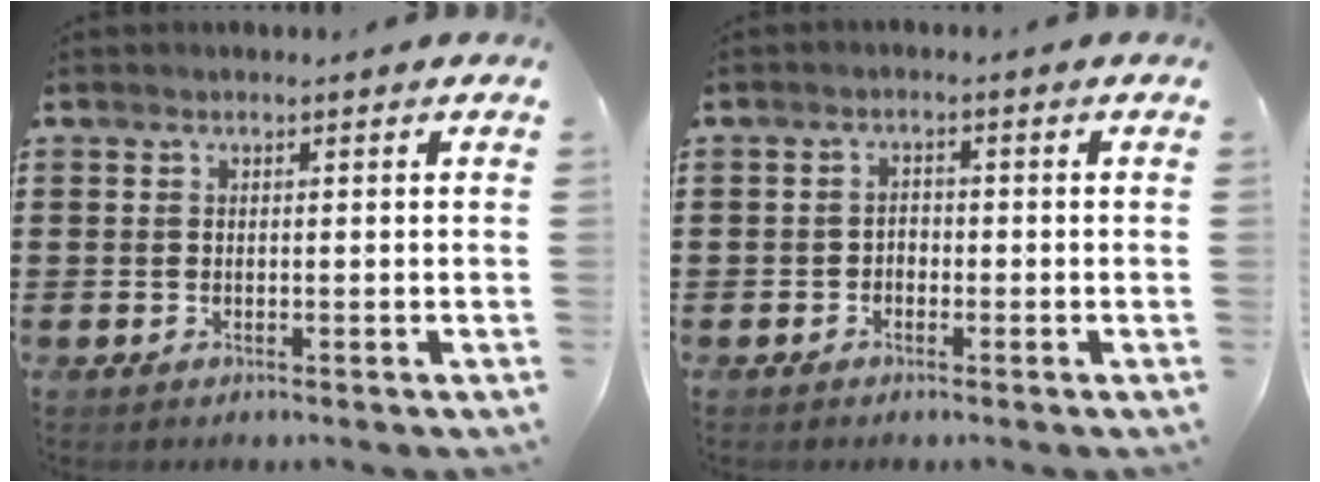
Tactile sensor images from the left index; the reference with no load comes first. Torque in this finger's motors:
{"motor_torque": [-0.03, 0.03, 0.01, 0.00]}